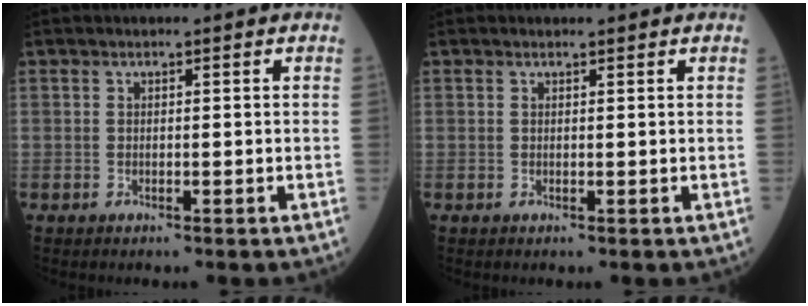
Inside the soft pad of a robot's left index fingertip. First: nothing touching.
{"total": 0.7, "force": [0.7, 0.1, 0.1], "torque": [-0.009, 0.000, 0.010]}